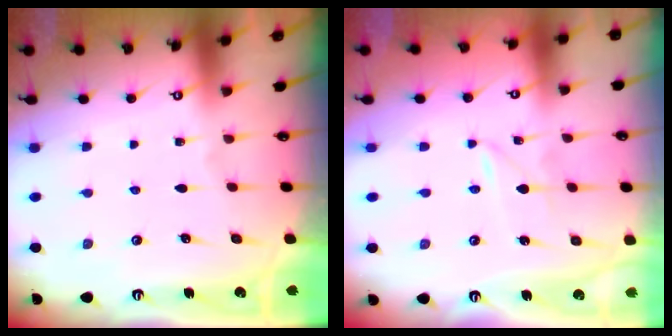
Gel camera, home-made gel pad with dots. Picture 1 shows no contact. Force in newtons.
{"total": 1.2, "press": 1.2, "slide": 0.1}